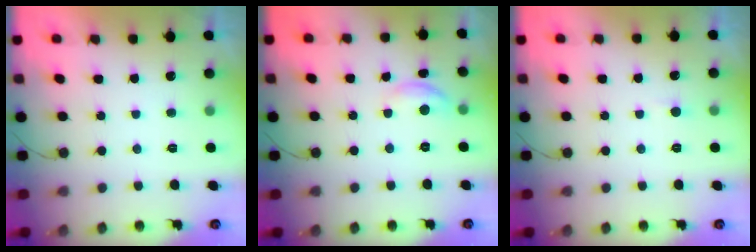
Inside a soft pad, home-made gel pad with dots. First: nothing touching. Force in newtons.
{"total": 6.5, "press": 6.5, "slide": 0.4}
{"total": 1.6, "press": 1.6, "slide": 0.1}